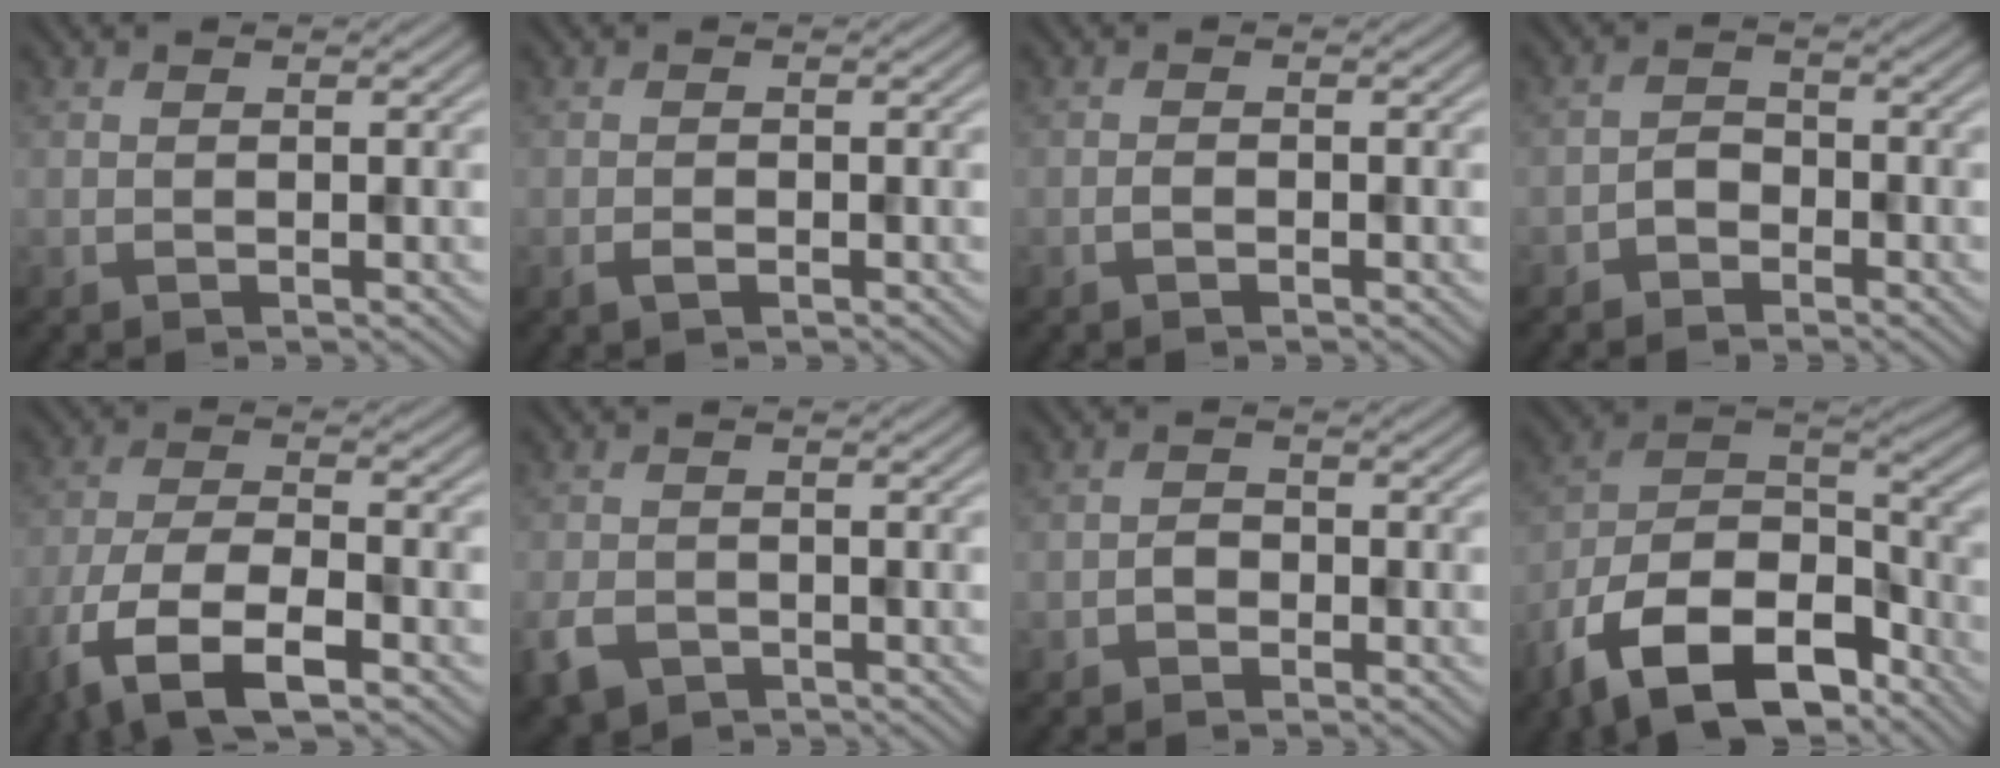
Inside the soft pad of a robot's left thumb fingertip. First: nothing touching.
{"total": 1.3, "force": [-0.7, 0.7, 0.8], "torque": [-0.019, -0.002, -0.013]}
{"total": 0.8, "force": [-0.5, 0.4, 0.5], "torque": [-0.010, 0.002, -0.011]}
{"total": 2.4, "force": [-1.5, 1.5, 0.9], "torque": [-0.015, 0.008, -0.037]}
{"total": 9.7, "force": [-5.5, 3.8, 7.0], "torque": [-0.148, -0.012, -0.117]}
{"total": 4.0, "force": [-2.4, 2.7, 1.9], "torque": [-0.053, -0.010, -0.052]}
{"total": 1.5, "force": [-0.9, 1.1, 0.6], "torque": [-0.009, 0.005, -0.021]}
{"total": 16.0, "force": [-10.4, 8.1, 9.2], "torque": [-0.203, -0.030, -0.196]}